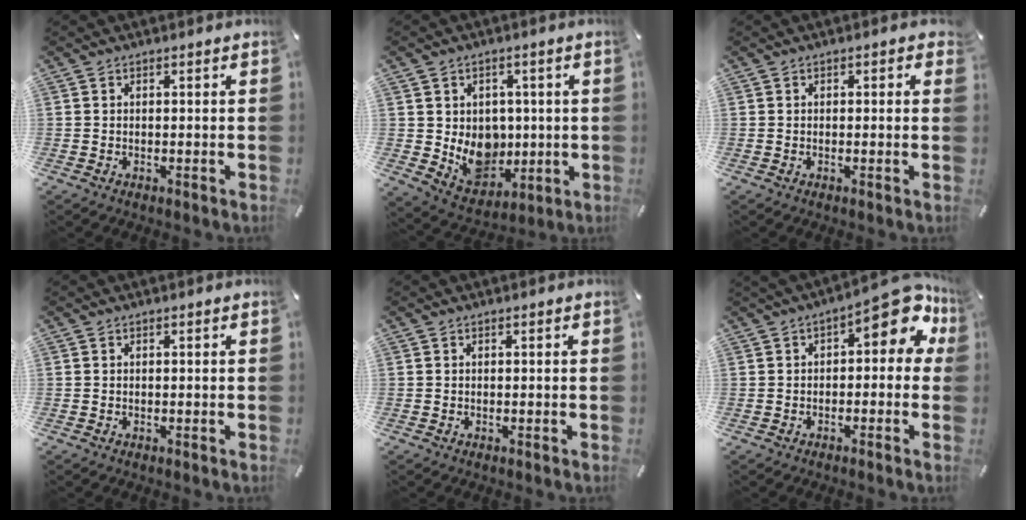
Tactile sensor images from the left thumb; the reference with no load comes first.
{"total": 10.1, "force": [0.2, 9.2, 4.2], "torque": [-0.064, -0.011, 0.016]}
{"total": 0.7, "force": [0.1, 0.6, 0.3], "torque": [0.003, 0.002, -0.001]}
{"total": 0.0}
{"total": 0.0}
{"total": 12.2, "force": [4.5, 5.5, 9.9], "torque": [-0.124, -0.033, 0.074]}